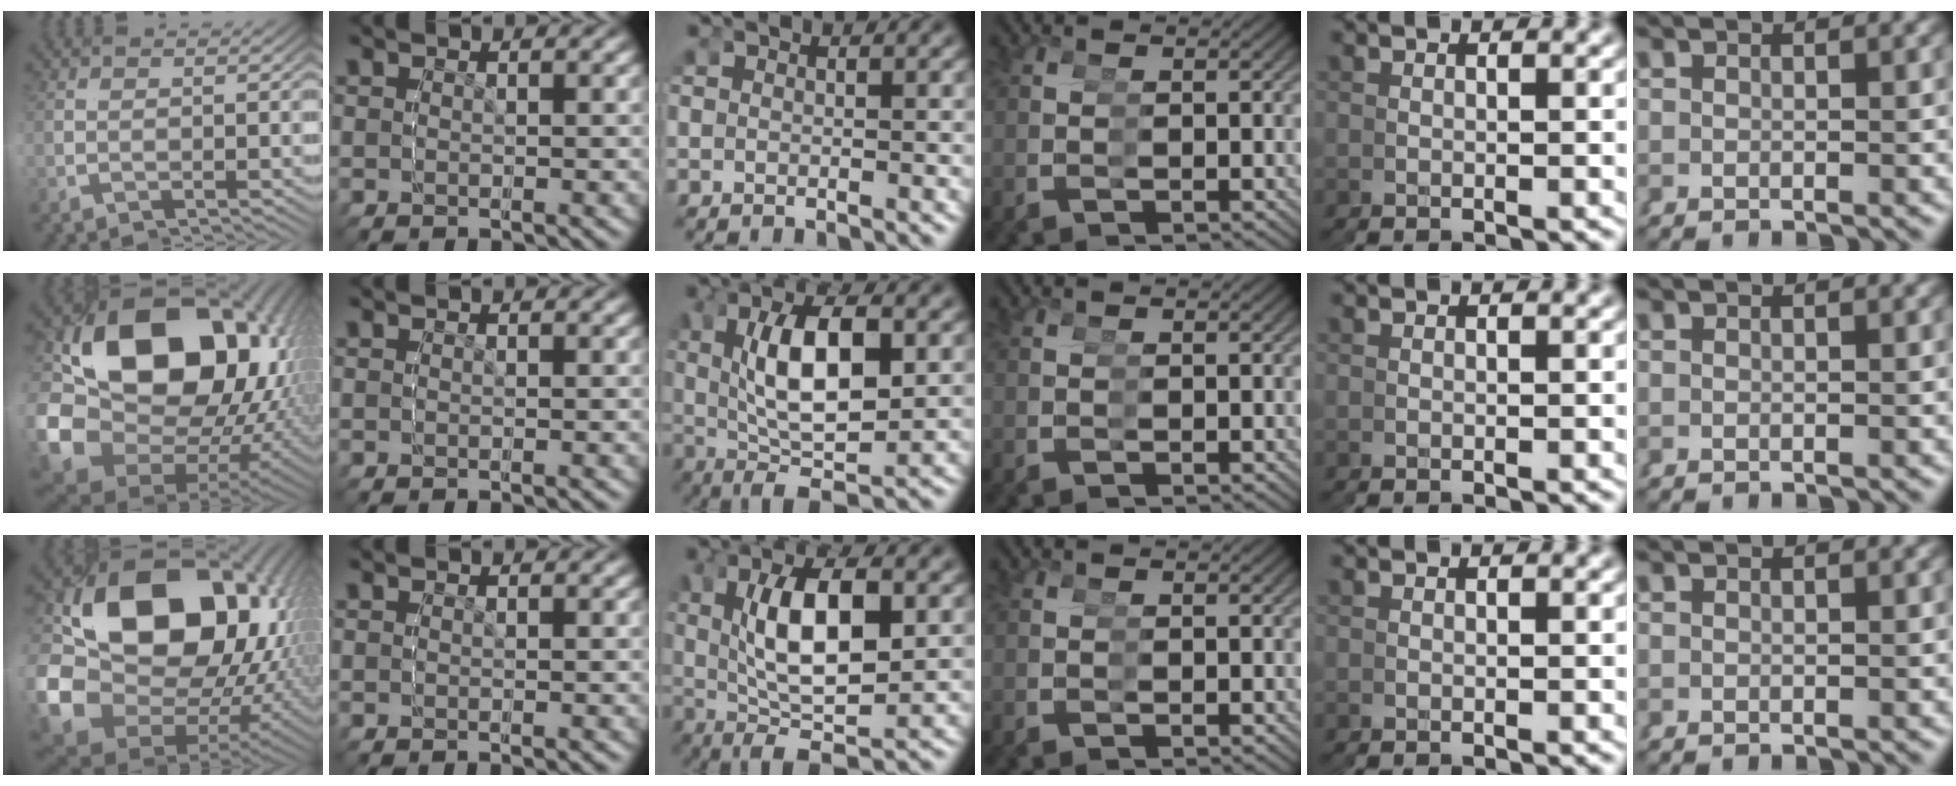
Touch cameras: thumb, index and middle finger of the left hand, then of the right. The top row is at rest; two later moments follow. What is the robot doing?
{"motion": "grasp_and_lifting", "object": "glue stick"}